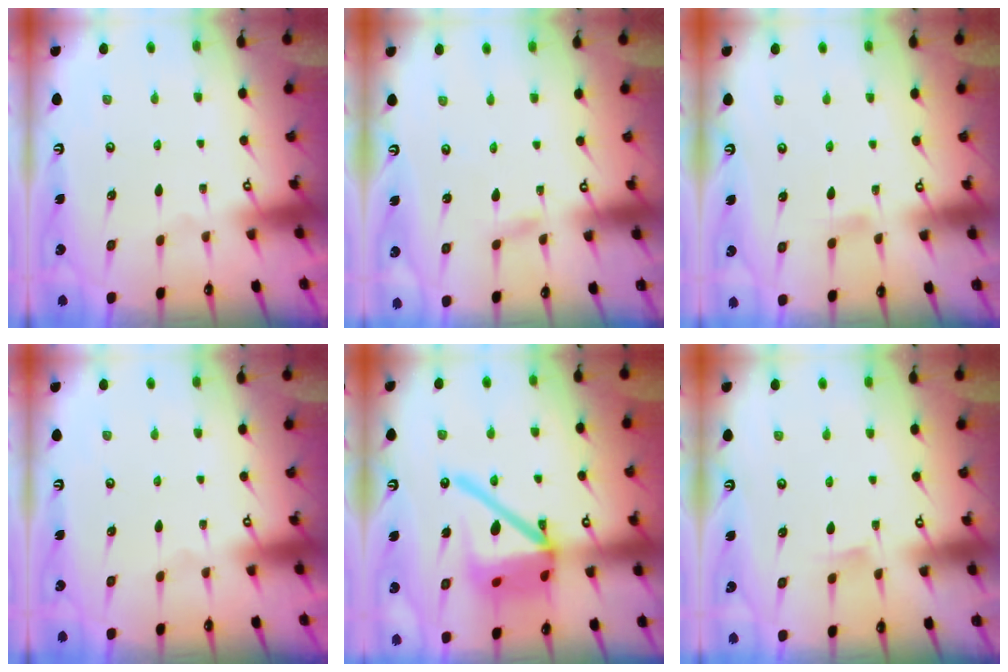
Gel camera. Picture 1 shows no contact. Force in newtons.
{"total": 1.5, "press": 1.5, "slide": 0.1}
{"total": 4.1, "press": 4.1, "slide": 0.6}
{"total": 0.0}
{"total": 19.3, "press": 19.1, "slide": 2.8}
{"total": 4.7, "press": 4.6, "slide": 0.7}